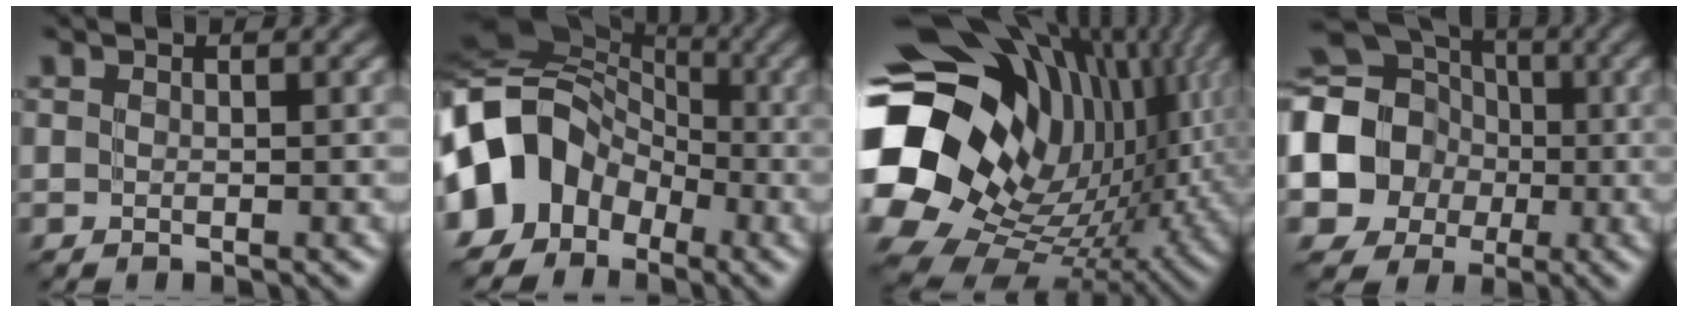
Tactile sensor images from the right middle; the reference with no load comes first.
{"total": 11.0, "force": [-3.5, 8.8, 5.6], "torque": [-0.101, 0.002, -0.089]}
{"total": 20.5, "force": [2.0, 15.4, 13.3], "torque": [-0.259, -0.033, 0.034]}
{"total": 13.8, "force": [-1.5, 12.3, 6.0], "torque": [-0.145, -0.002, -0.064]}